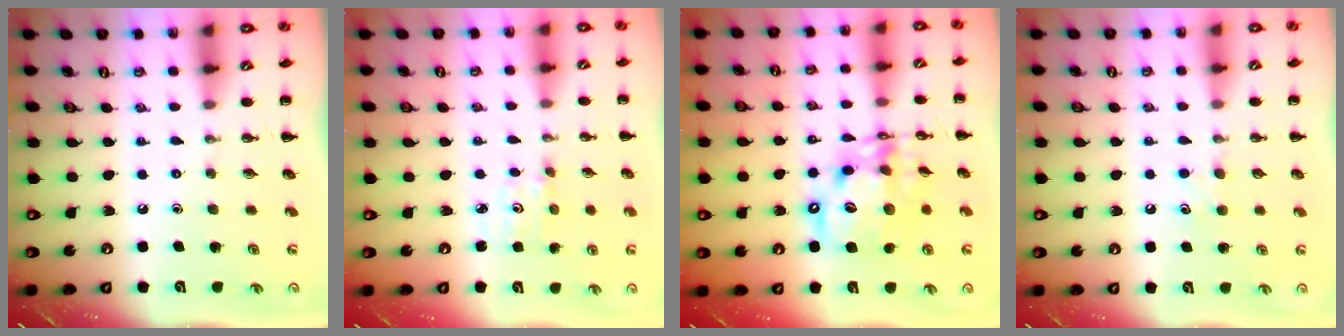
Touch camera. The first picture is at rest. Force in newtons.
{"total": 2.4, "press": 2.3, "slide": 0.8}
{"total": 15.3, "press": 14.8, "slide": 3.7}
{"total": 5.9, "press": 5.7, "slide": 1.5}